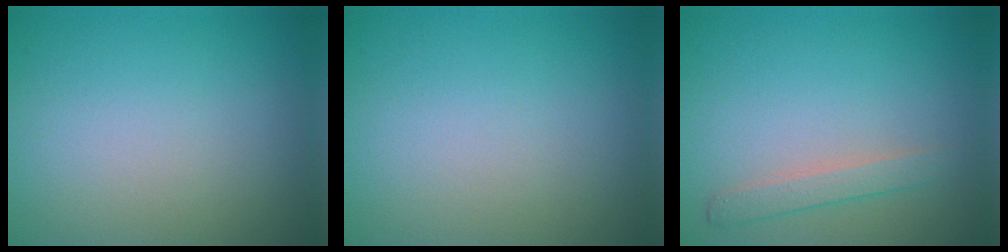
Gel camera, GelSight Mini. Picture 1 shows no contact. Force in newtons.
{"total": 0.0}
{"total": 1.7, "press": 1.7, "slide": 0.0}